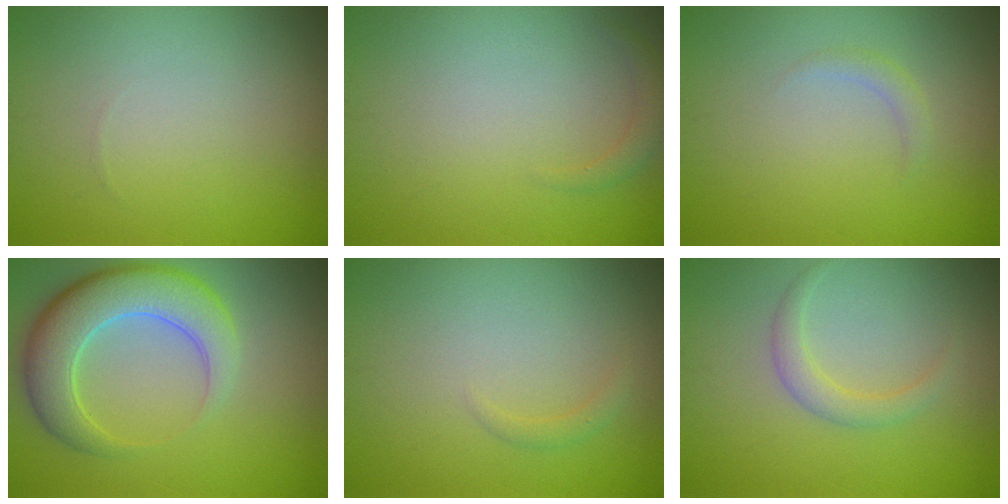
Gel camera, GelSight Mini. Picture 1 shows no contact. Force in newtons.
{"total": 1.1, "press": 1.1, "slide": 0.1}
{"total": 0.9, "press": 0.9, "slide": 0.1}
{"total": 6.8, "press": 6.7, "slide": 0.6}
{"total": 0.8, "press": 0.8, "slide": 0.0}
{"total": 1.8, "press": 1.8, "slide": 0.2}